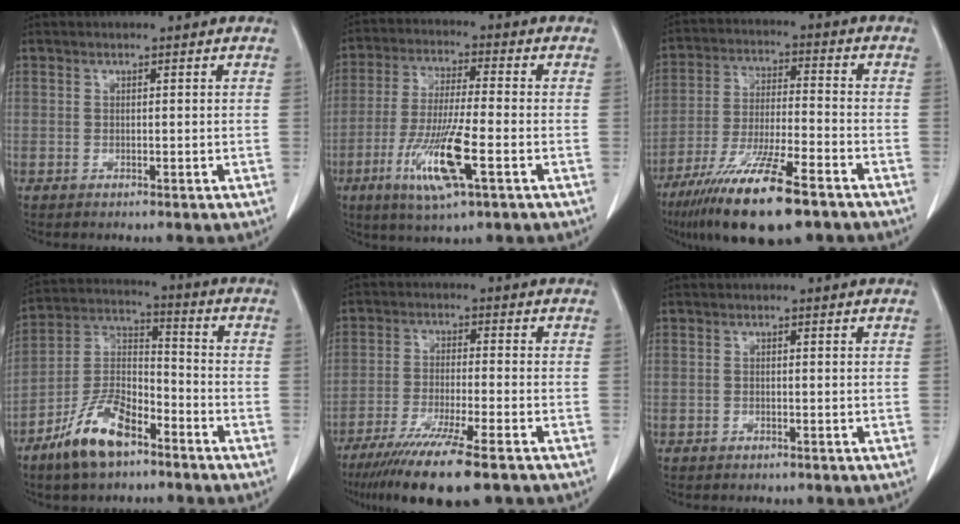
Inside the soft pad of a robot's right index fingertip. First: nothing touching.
{"total": 11.8, "force": [-4.5, 1.0, 10.9], "torque": [-0.218, -0.022, -0.082]}
{"total": 16.1, "force": [-10.6, 2.5, 11.9], "torque": [-0.225, -0.039, -0.188]}
{"total": 11.9, "force": [-7.7, 4.6, 7.7], "torque": [-0.161, 0.002, -0.150]}
{"total": 13.3, "force": [-9.6, 0.9, 9.1], "torque": [-0.160, -0.038, -0.157]}
{"total": 0.6, "force": [-0.4, 0.4, 0.2], "torque": [-0.002, 0.003, -0.005]}